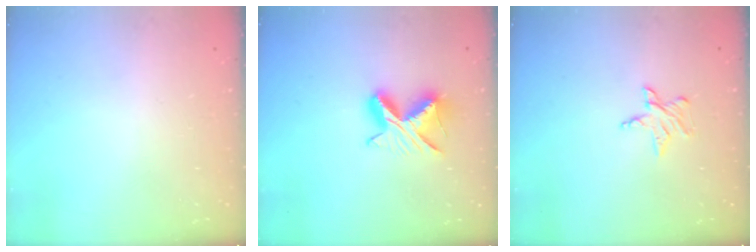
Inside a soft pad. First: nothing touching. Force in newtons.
{"total": 8.7, "press": 8.7, "slide": 0.2}
{"total": 3.7, "press": 3.7, "slide": 0.3}